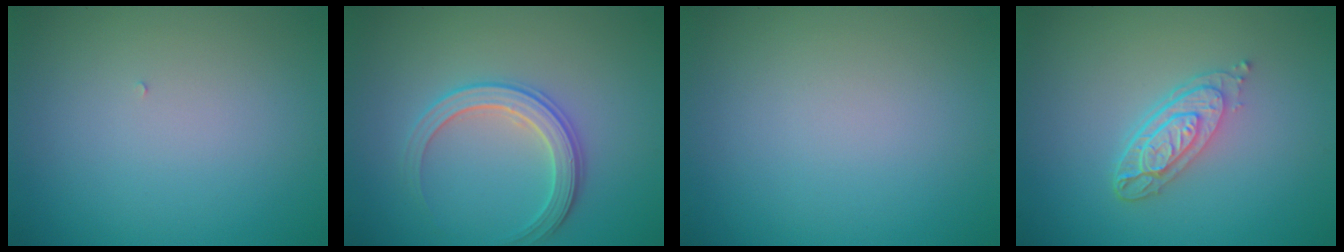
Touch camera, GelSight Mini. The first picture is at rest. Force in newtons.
{"total": 3.0, "press": 2.9, "slide": 0.3}
{"total": 0.0}
{"total": 3.8, "press": 2.8, "slide": 2.6}